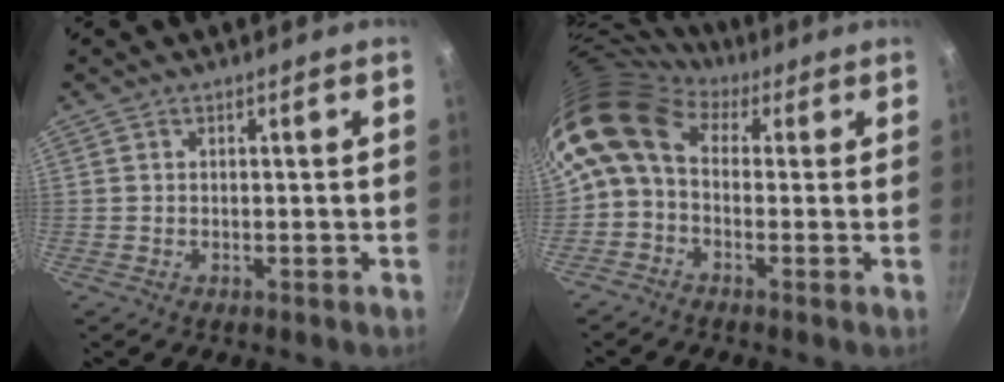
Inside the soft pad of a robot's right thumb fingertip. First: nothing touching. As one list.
[{"total": 10.4, "force": [1.3, 7.5, 7.1], "torque": [-0.137, 0.029, -0.001]}]